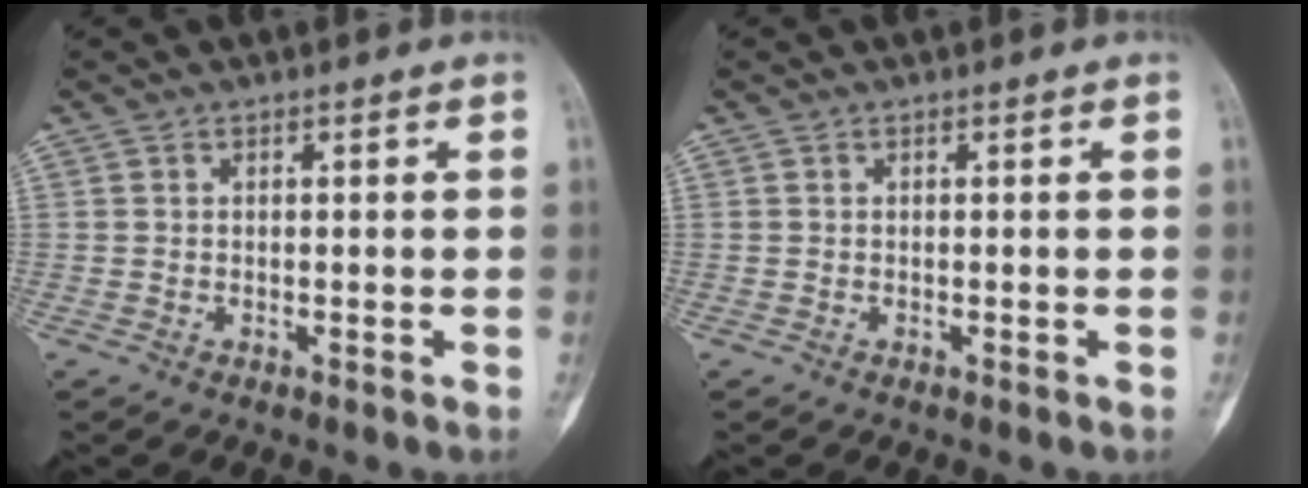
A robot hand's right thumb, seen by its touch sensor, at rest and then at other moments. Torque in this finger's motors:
{"motor_torque": [0.01, 0.01, 0.05, -0.03, 0.00]}